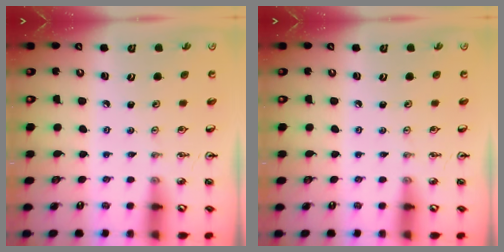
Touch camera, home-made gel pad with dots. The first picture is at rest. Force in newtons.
{"total": 0.0}